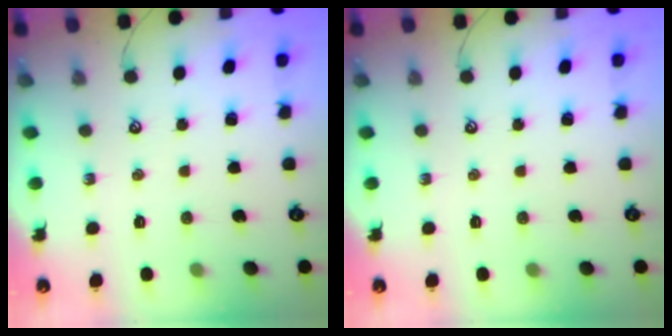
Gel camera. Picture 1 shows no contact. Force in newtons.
{"total": 0.0}